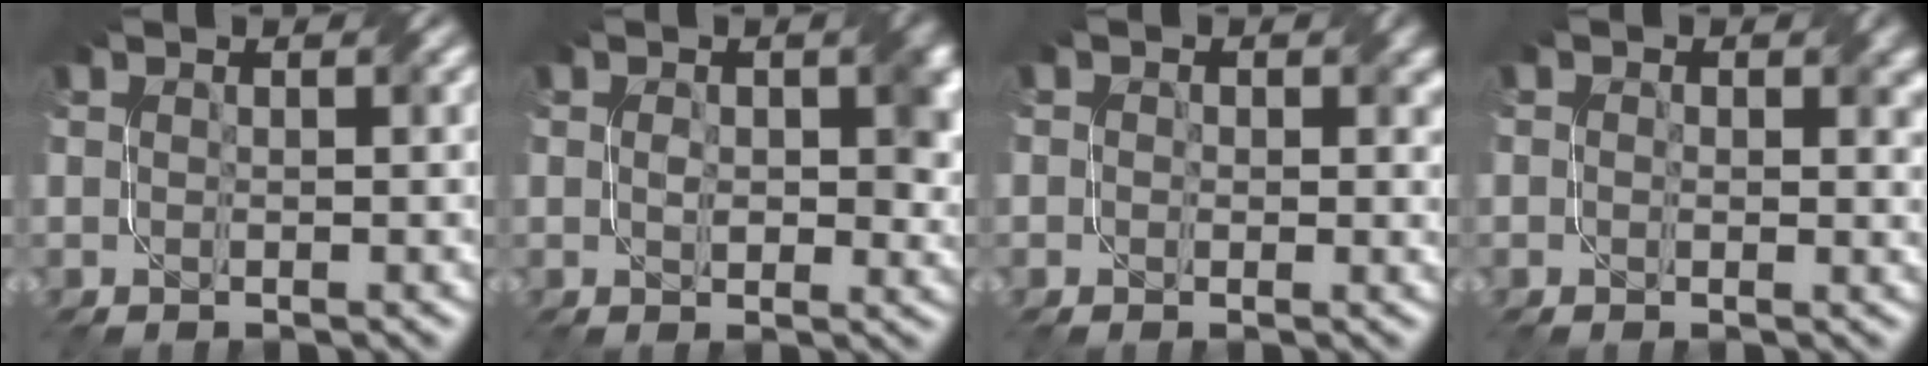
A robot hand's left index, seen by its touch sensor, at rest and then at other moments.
{"total": 3.9, "force": [0.4, 2.3, 3.2], "torque": [-0.049, -0.004, 0.009]}
{"total": 2.2, "force": [0.6, 1.8, 1.1], "torque": [-0.016, 0.000, 0.003]}
{"total": 2.4, "force": [0.6, 1.7, 1.6], "torque": [-0.016, -0.002, 0.006]}